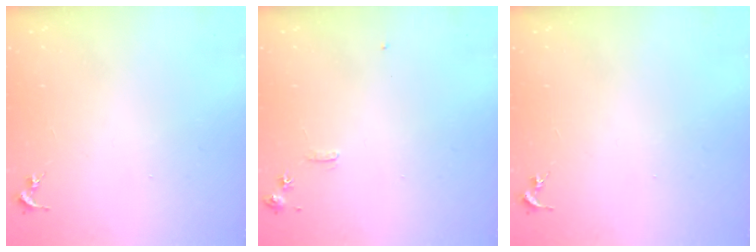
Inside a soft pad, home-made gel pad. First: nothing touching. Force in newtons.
{"total": 6.2, "press": 6.2, "slide": 0.8}
{"total": 0.0}